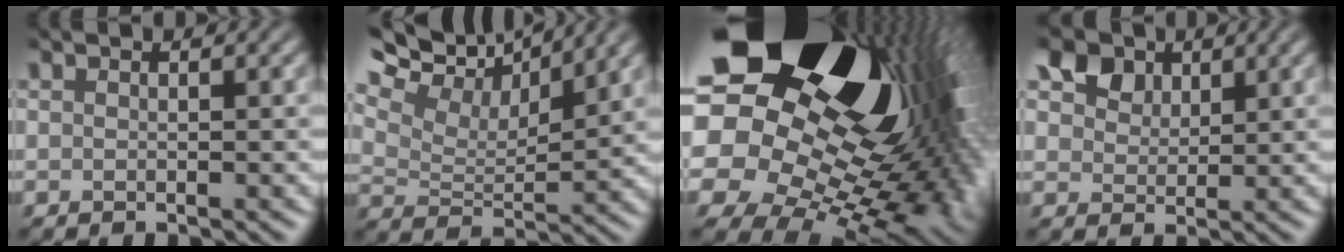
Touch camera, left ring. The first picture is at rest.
{"total": 11.8, "force": [9.1, 3.8, 6.4], "torque": [-0.134, 0.031, 0.133]}
{"total": 24.8, "force": [6.1, 19.0, 14.8], "torque": [-0.261, 0.000, 0.071]}
{"total": 8.6, "force": [5.3, 5.7, 3.8], "torque": [-0.093, 0.015, 0.081]}